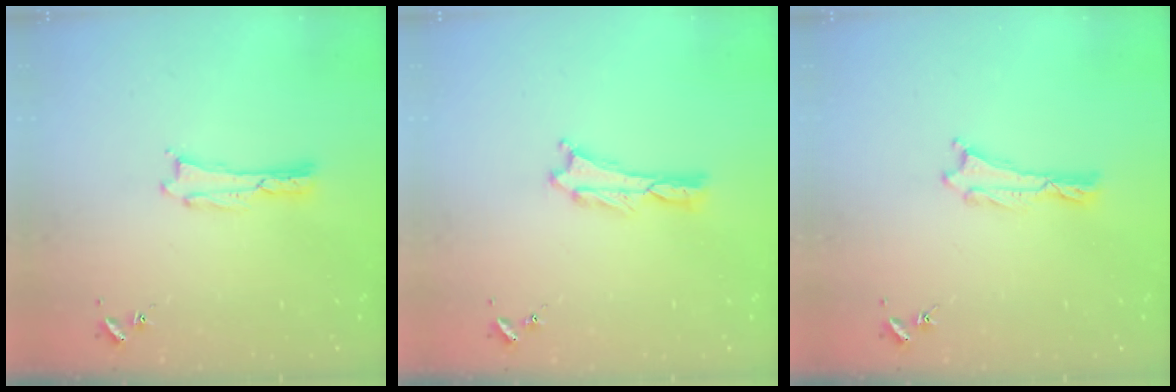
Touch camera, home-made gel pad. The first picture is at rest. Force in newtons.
{"total": 0.0}
{"total": 0.0}